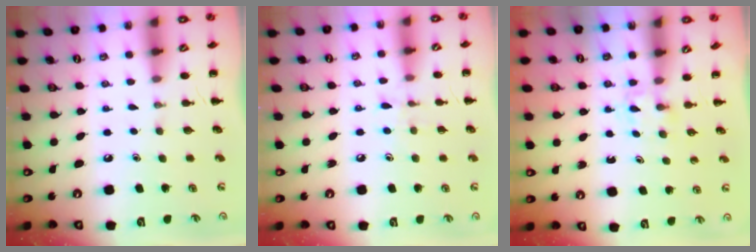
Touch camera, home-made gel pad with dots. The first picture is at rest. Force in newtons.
{"total": 7.0, "press": 6.7, "slide": 2.0}
{"total": 2.4, "press": 2.3, "slide": 0.9}